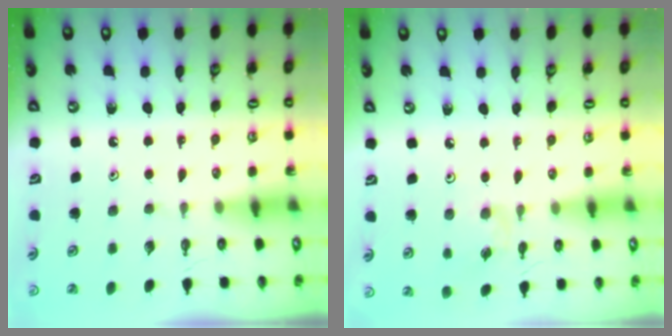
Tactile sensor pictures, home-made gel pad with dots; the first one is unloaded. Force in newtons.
{"total": 2.7, "press": 2.6, "slide": 0.5}